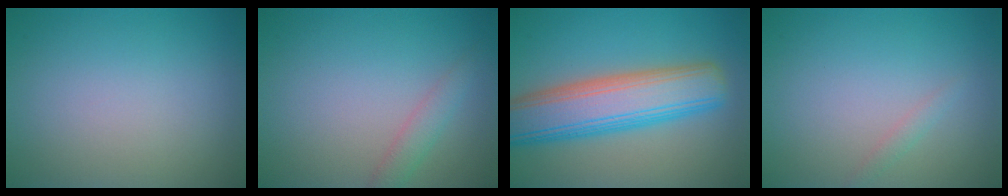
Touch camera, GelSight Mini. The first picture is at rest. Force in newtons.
{"total": 1.7, "press": 1.7, "slide": 0.0}
{"total": 9.0, "press": 9.0, "slide": 0.3}
{"total": 0.8, "press": 0.8, "slide": 0.0}